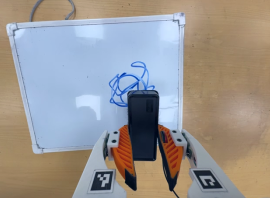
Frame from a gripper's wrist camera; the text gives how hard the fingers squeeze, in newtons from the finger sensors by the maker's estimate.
{"total": 7.2, "left": 5.0, "right": 9.4}